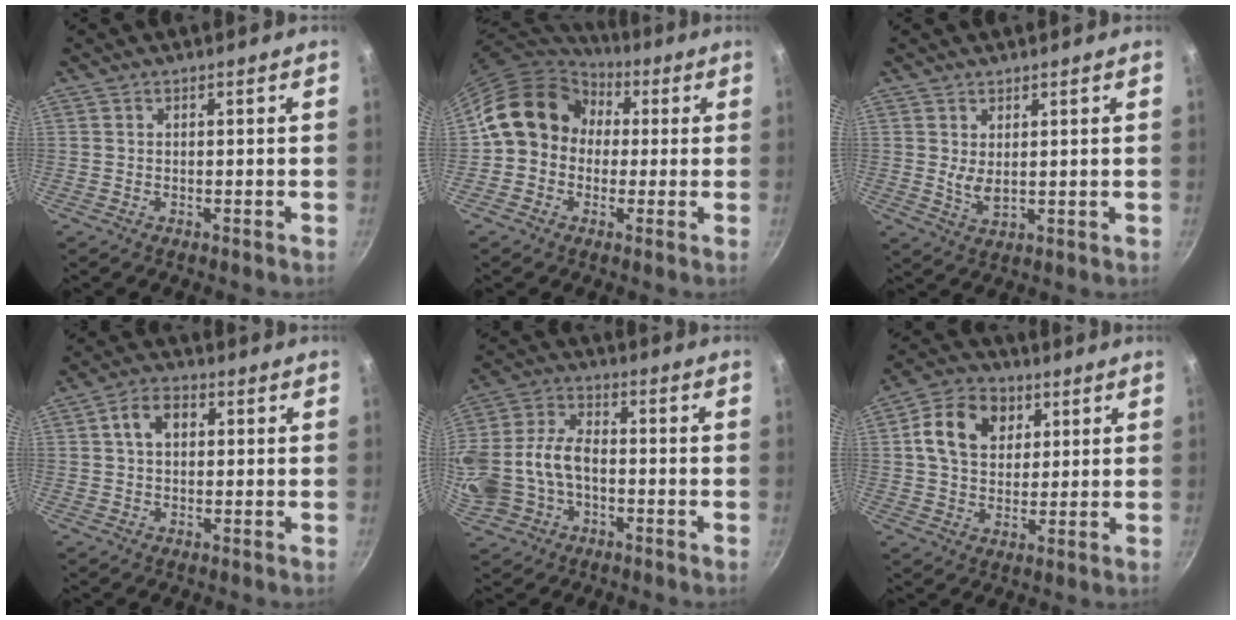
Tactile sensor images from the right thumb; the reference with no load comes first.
{"total": 14.1, "force": [1.5, 12.0, 7.1], "torque": [-0.087, 0.035, 0.005]}
{"total": 3.6, "force": [1.3, 1.7, 2.9], "torque": [-0.049, -0.018, 0.028]}
{"total": 5.9, "force": [1.3, 4.1, 4.1], "torque": [-0.053, 0.012, 0.015]}
{"total": 18.1, "force": [-3.2, 13.0, 12.1], "torque": [-0.281, 0.041, -0.057]}
{"total": 11.9, "force": [3.8, 9.0, 6.8], "torque": [-0.102, 0.002, 0.053]}